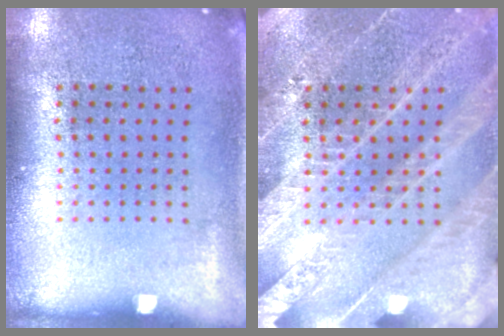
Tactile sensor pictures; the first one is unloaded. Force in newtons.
{"total": 3.2, "press": 3.0, "slide": 1.0}